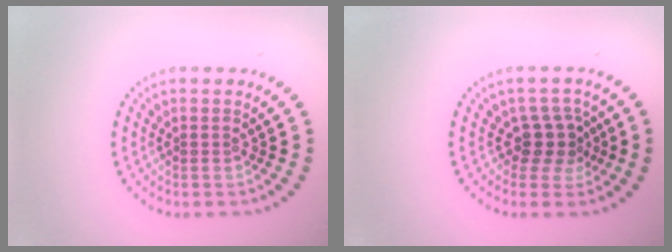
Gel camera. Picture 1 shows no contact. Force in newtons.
{"total": 2.5, "press": 1.9, "slide": 1.7}